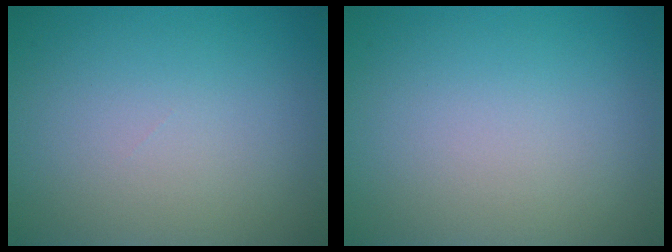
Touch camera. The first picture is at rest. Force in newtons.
{"total": 0.0}